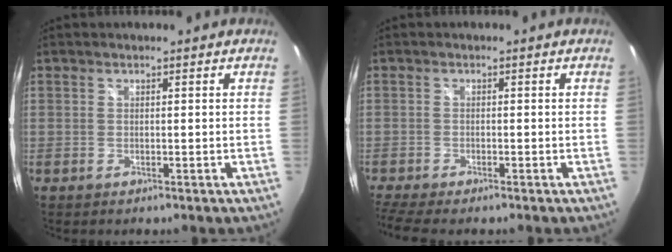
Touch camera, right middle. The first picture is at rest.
{"total": 5.0, "force": [-4.2, 0.1, 2.8], "torque": [-0.071, -0.028, -0.076]}